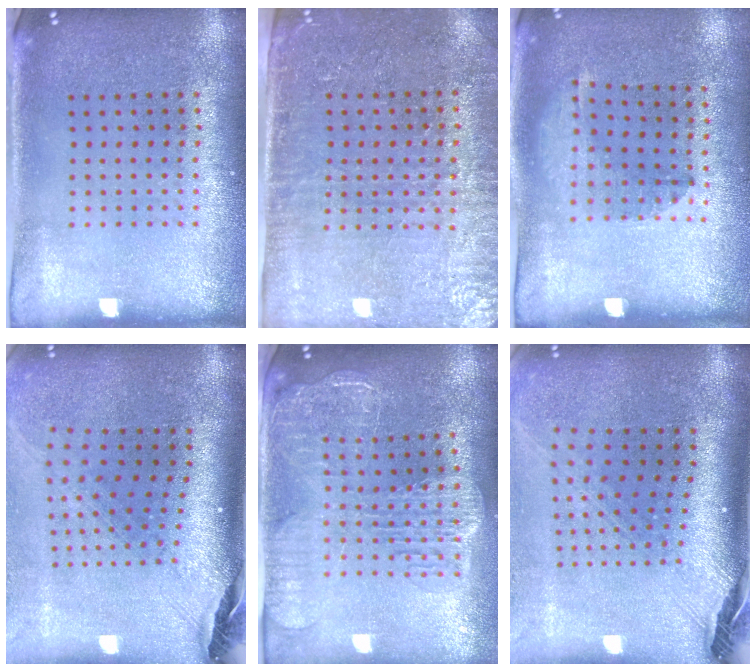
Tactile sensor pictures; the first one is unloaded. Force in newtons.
{"total": 3.4, "press": 3.1, "slide": 1.4}
{"total": 1.3, "press": 0.9, "slide": 0.9}
{"total": 2.3, "press": 1.8, "slide": 1.4}
{"total": 2.8, "press": 2.4, "slide": 1.6}
{"total": 3.0, "press": 2.1, "slide": 2.0}